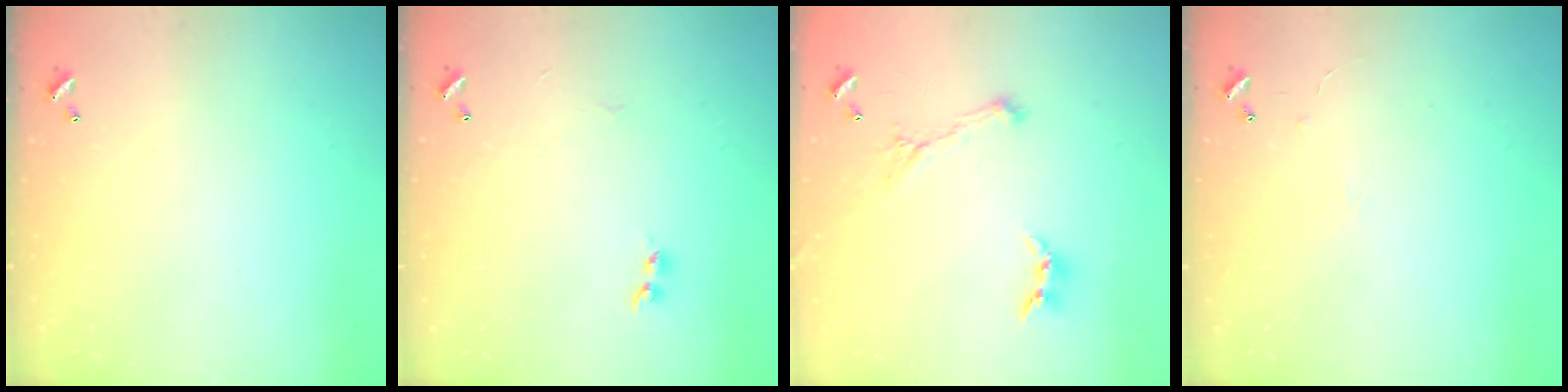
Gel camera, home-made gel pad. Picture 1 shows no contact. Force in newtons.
{"total": 2.1, "press": 2.1, "slide": 0.5}
{"total": 1.6, "press": 1.5, "slide": 0.4}
{"total": 0.9, "press": 0.7, "slide": 0.5}